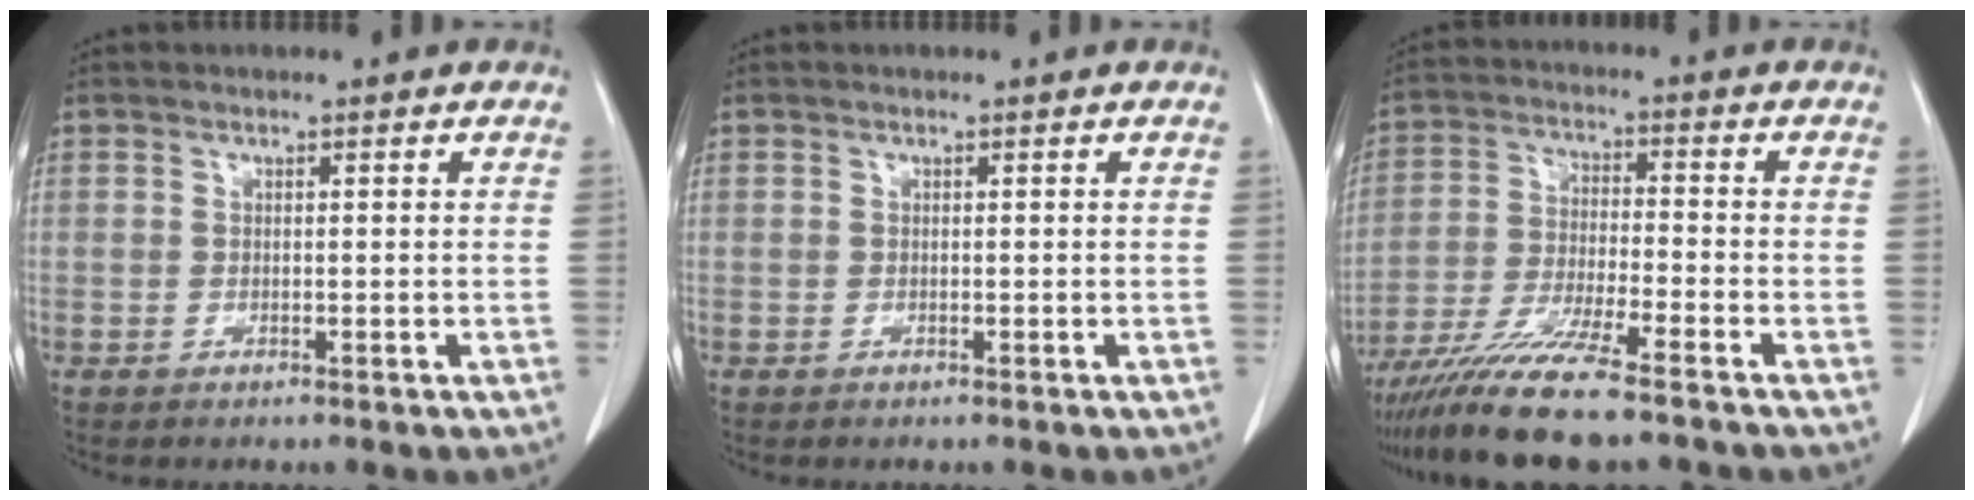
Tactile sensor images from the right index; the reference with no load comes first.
{"total": 0.0}
{"total": 11.6, "force": [-9.3, -0.2, 7.0], "torque": [-0.128, -0.031, -0.164]}